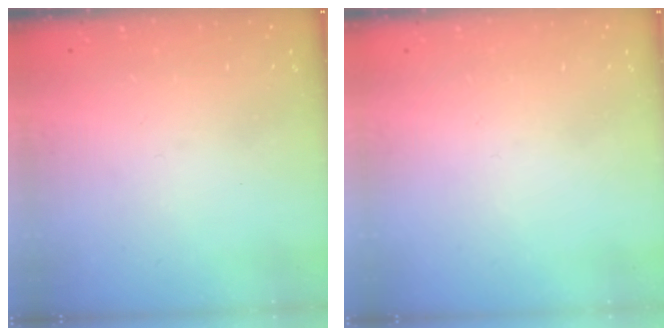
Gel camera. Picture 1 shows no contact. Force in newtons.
{"total": 1.9, "press": 1.9, "slide": 0.1}